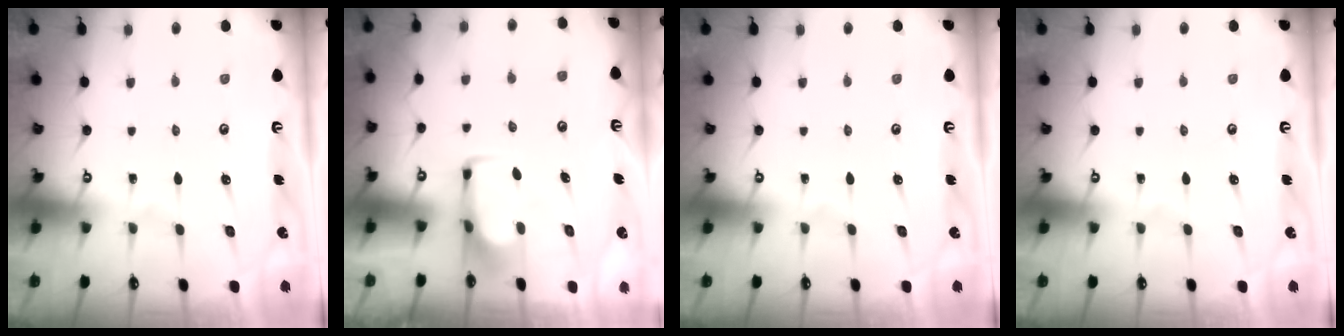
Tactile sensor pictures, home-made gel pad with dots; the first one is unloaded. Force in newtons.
{"total": 1.6, "press": 1.5, "slide": 0.5}
{"total": 0.0}
{"total": 0.0}